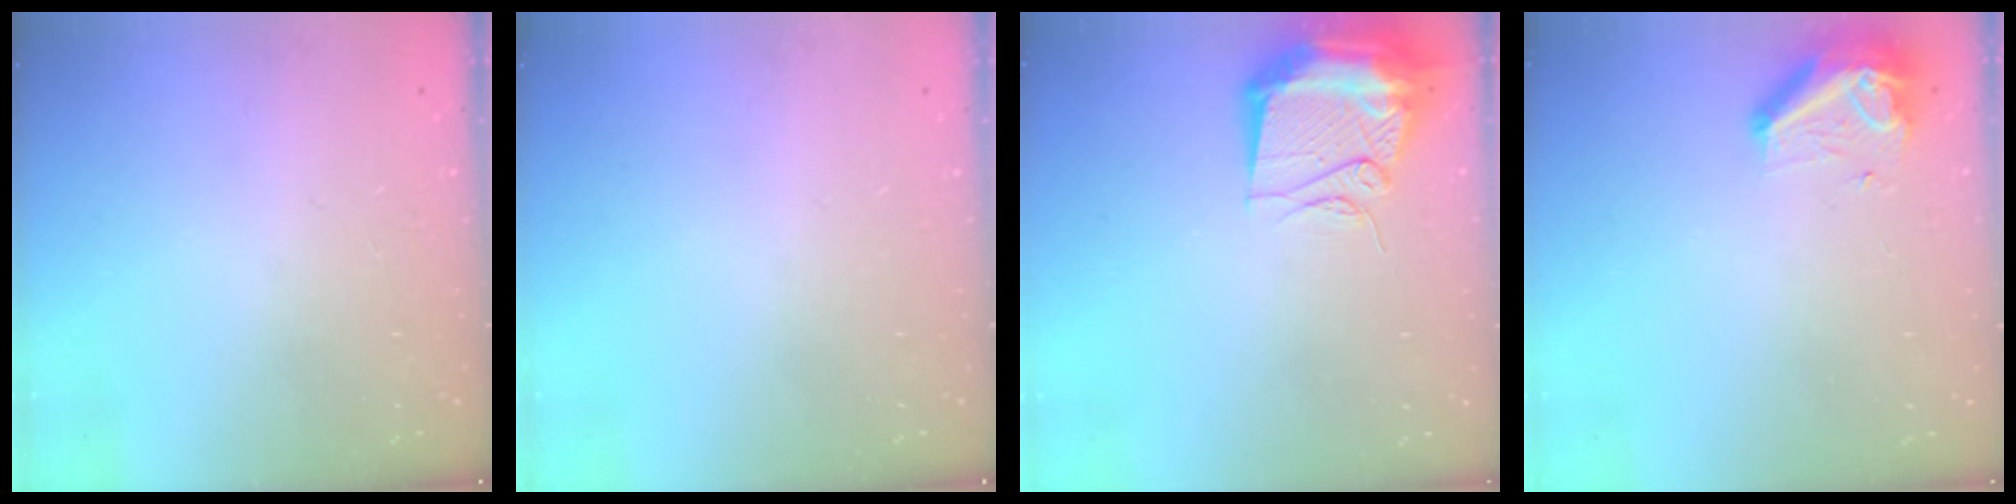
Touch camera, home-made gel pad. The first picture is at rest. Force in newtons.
{"total": 0.0}
{"total": 15.0, "press": 14.9, "slide": 1.4}
{"total": 8.4, "press": 8.4, "slide": 0.4}